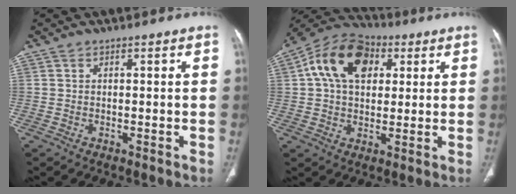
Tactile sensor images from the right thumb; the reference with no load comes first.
{"total": 15.3, "force": [4.6, 10.1, 10.5], "torque": [-0.167, 0.013, 0.070]}